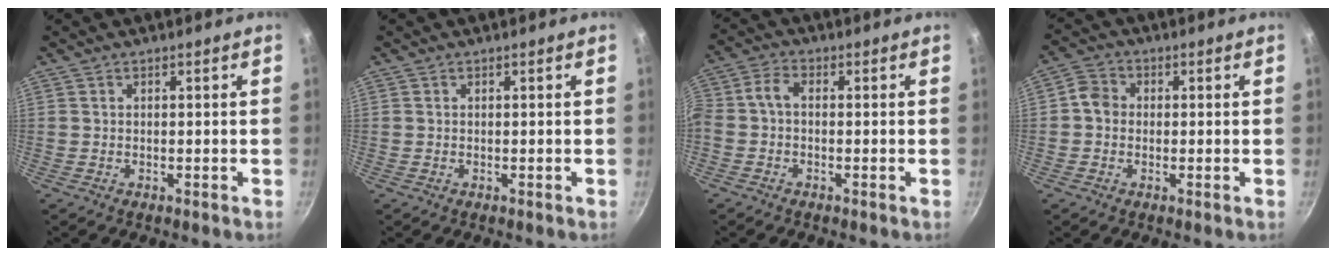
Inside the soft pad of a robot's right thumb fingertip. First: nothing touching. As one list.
[{"total": 0.0}, {"total": 4.3, "force": [-0.9, 2.8, 3.2], "torque": [-0.076, 0.025, -0.032]}, {"total": 4.1, "force": [-0.1, 3.7, 1.9], "torque": [-0.021, 0.011, -0.017]}]